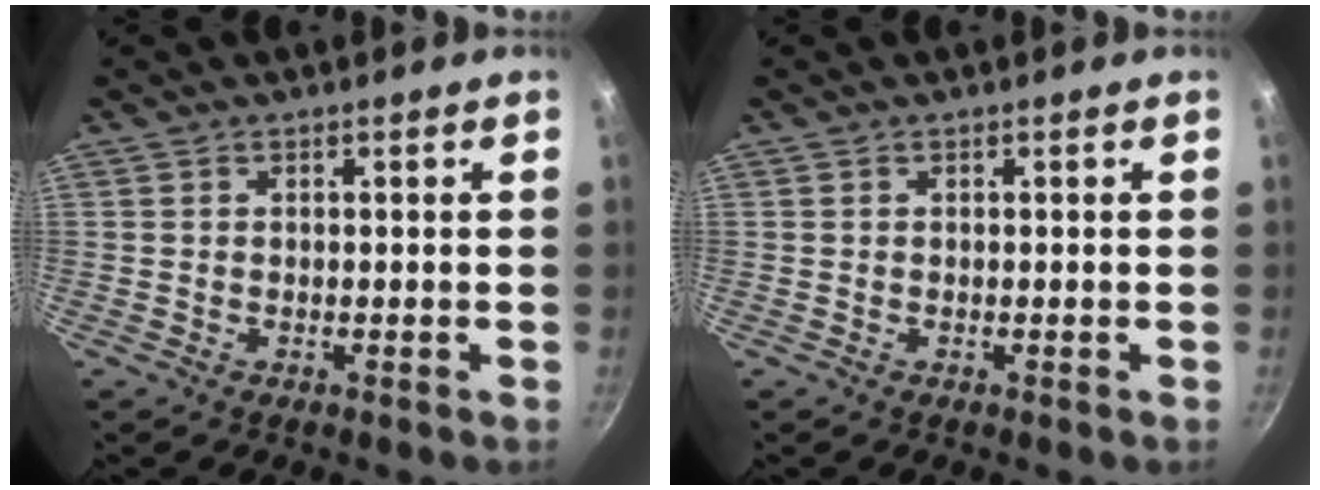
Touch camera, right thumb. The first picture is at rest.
{"total": 0.0}